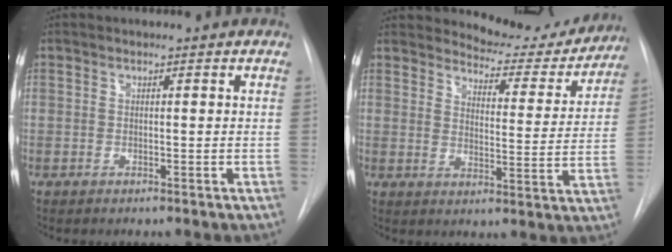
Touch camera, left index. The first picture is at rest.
{"total": 13.1, "force": [12.6, 3.2, 1.7], "torque": [-0.007, -0.031, 0.149]}